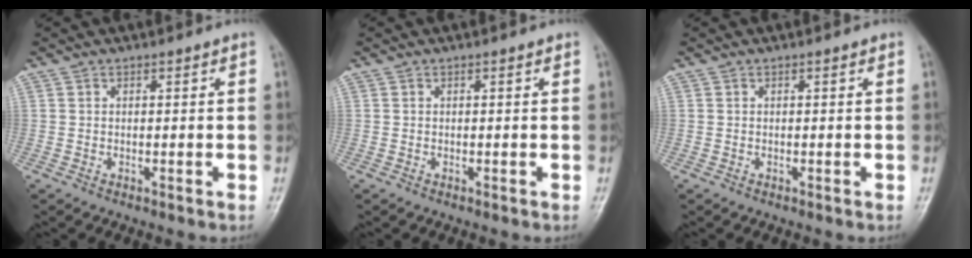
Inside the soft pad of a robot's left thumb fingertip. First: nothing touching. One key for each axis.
{"total": 0.0}
{"total": 0.0}